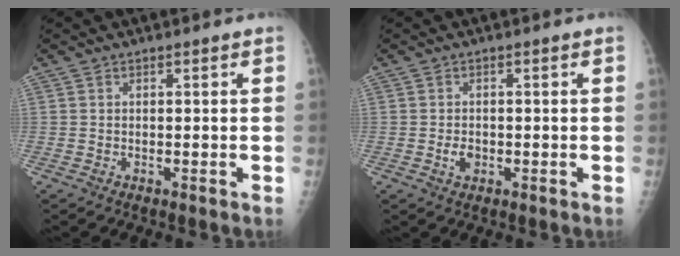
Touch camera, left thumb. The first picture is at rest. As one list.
[{"total": 2.4, "force": [-0.6, 1.7, 1.6], "torque": [-0.021, 0.002, -0.010]}]